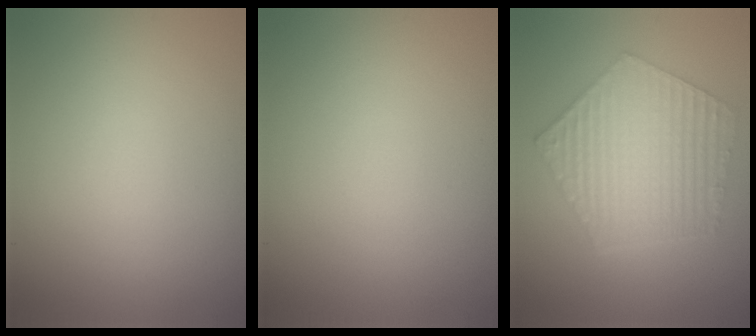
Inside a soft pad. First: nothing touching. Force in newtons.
{"total": 0.0}
{"total": 6.9, "press": 5.0, "slide": 4.7}